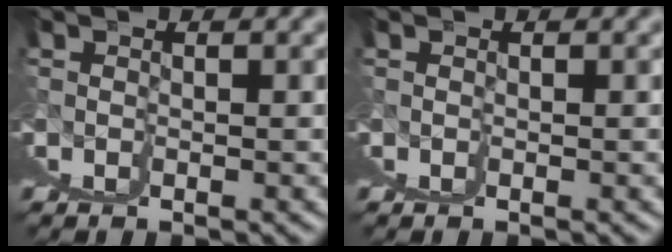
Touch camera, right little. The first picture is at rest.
{"total": 0.0}